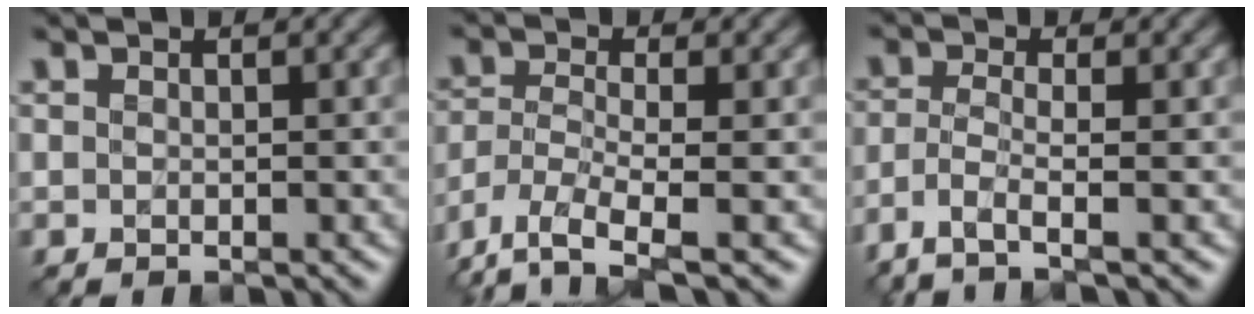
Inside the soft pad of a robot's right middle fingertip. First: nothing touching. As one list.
[{"total": 5.3, "force": [-3.5, 1.6, 3.7], "torque": [-0.085, -0.015, -0.076]}, {"total": 3.6, "force": [-2.4, 0.8, 2.6], "torque": [-0.055, -0.008, -0.059]}]